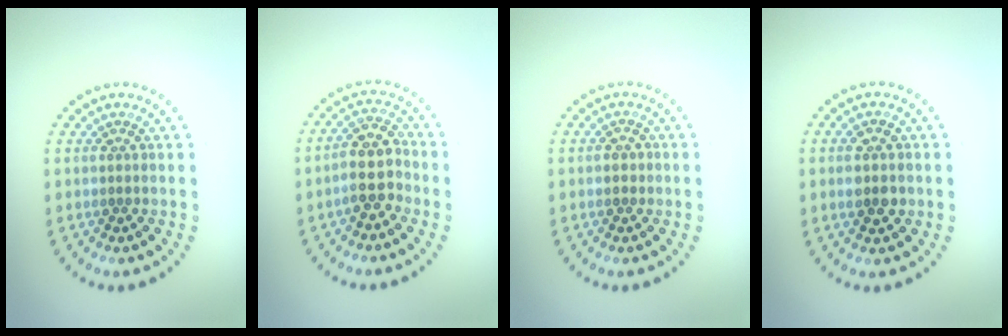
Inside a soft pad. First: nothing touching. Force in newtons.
{"total": 3.7, "press": 3.4, "slide": 1.3}
{"total": 0.8, "press": 0.8, "slide": 0.1}
{"total": 3.1, "press": 3.1, "slide": 0.1}